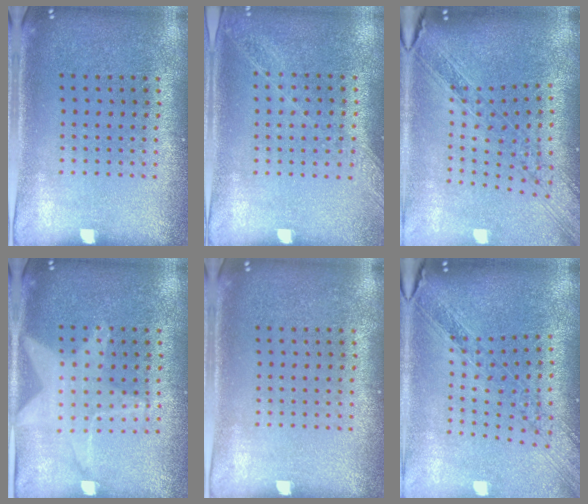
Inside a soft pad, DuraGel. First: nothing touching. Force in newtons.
{"total": 1.2, "press": 1.2, "slide": 0.2}
{"total": 1.7, "press": 1.5, "slide": 0.8}
{"total": 1.2, "press": 1.2, "slide": 0.2}
{"total": 0.0}
{"total": 1.4, "press": 1.3, "slide": 0.5}